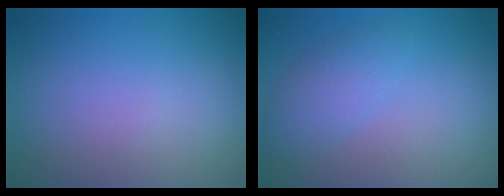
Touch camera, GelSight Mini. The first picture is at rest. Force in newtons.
{"total": 2.5, "press": 2.5, "slide": 0.1}